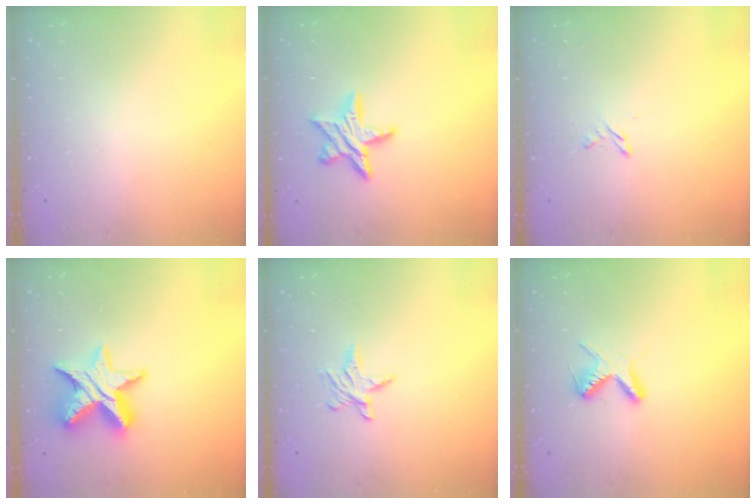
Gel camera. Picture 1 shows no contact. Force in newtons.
{"total": 11.2, "press": 11.2, "slide": 0.8}
{"total": 2.6, "press": 2.6, "slide": 0.3}
{"total": 12.0, "press": 11.9, "slide": 1.1}
{"total": 4.3, "press": 4.3, "slide": 0.4}
{"total": 6.3, "press": 6.3, "slide": 0.6}